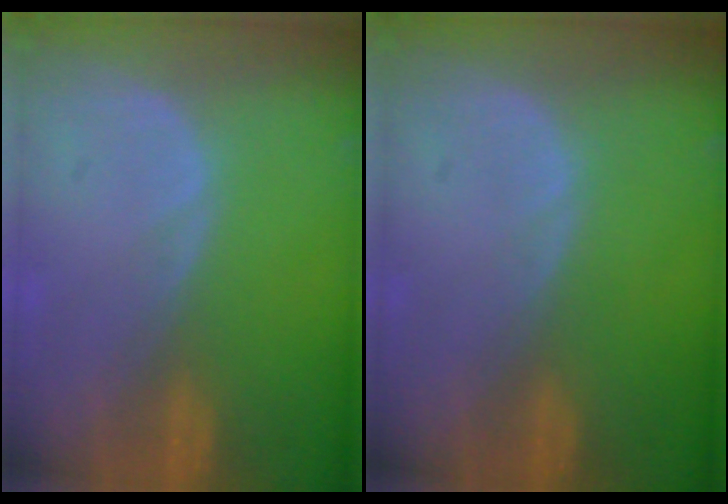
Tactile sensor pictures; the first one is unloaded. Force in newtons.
{"total": 0.0}